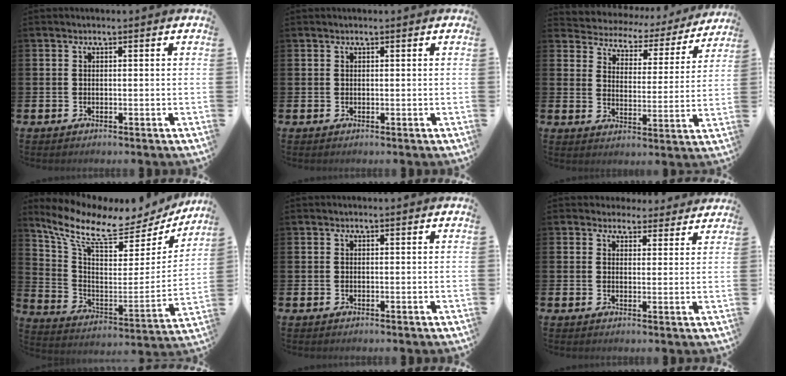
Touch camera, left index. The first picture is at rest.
{"total": 0.0}
{"total": 4.4, "force": [3.9, 2.0, 0.2], "torque": [-0.033, -0.034, 0.061]}
{"total": 10.1, "force": [8.4, 3.2, 4.6], "torque": [-0.118, -0.065, 0.137]}
{"total": 0.0}
{"total": 3.6, "force": [3.2, 1.5, -0.1], "torque": [0.003, -0.014, 0.056]}